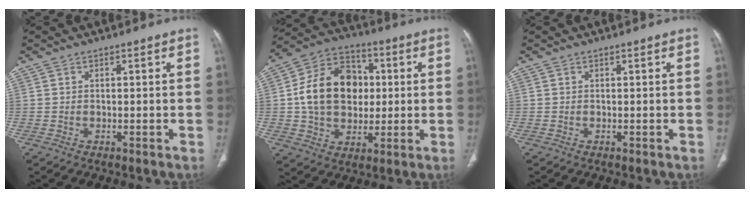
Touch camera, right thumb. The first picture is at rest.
{"total": 17.4, "force": [1.3, 13.4, 11.1], "torque": [-0.158, 0.021, 0.022]}
{"total": 0.0}